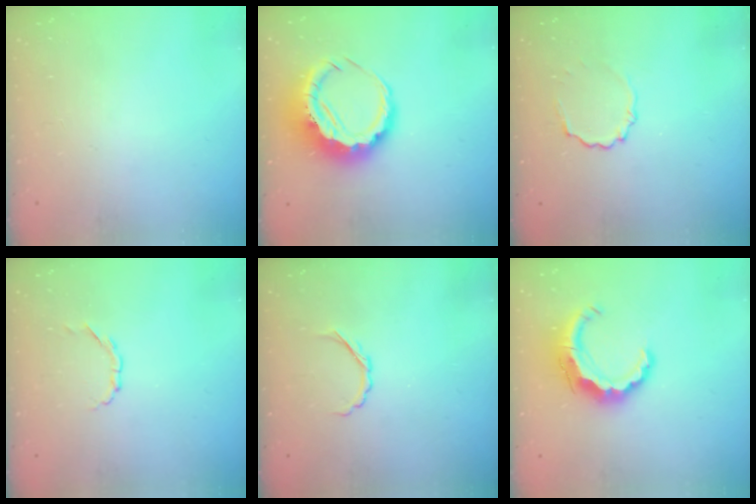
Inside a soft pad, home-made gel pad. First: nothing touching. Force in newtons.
{"total": 11.3, "press": 11.0, "slide": 2.2}
{"total": 4.2, "press": 4.1, "slide": 1.0}
{"total": 2.9, "press": 2.7, "slide": 1.1}
{"total": 3.1, "press": 3.0, "slide": 0.8}
{"total": 8.9, "press": 8.8, "slide": 1.1}